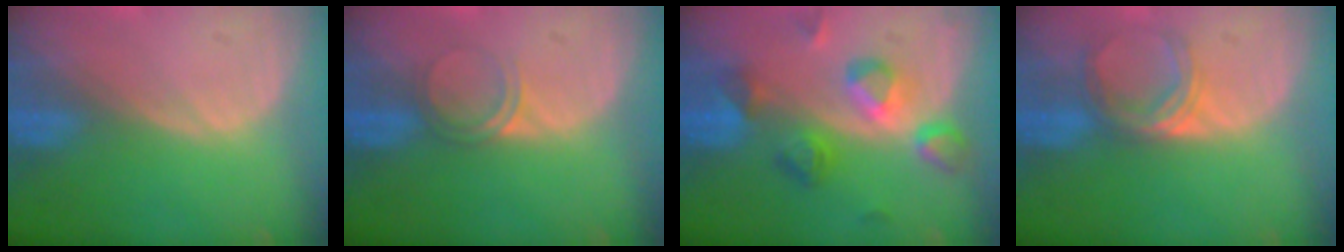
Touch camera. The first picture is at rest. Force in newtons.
{"total": 2.5, "press": 2.1, "slide": 1.2}
{"total": 7.4, "press": 7.4, "slide": 0.8}
{"total": 5.1, "press": 4.5, "slide": 2.3}